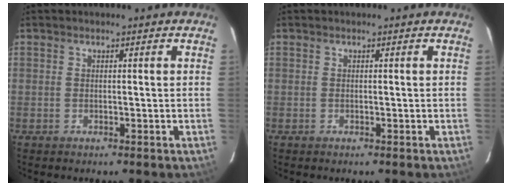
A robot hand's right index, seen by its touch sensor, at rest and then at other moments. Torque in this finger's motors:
{"motor_torque": [0.00, 0.00, 0.02, 0.01]}